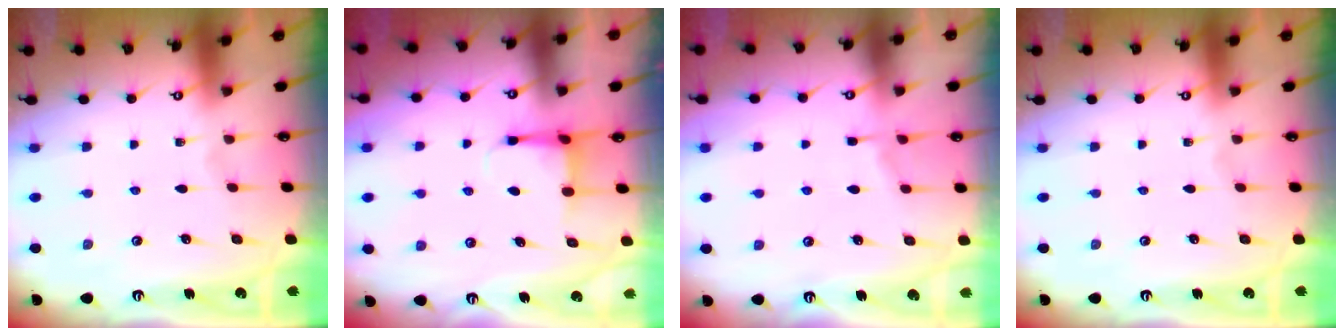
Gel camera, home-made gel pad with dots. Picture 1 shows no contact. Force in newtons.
{"total": 4.1, "press": 4.1, "slide": 0.5}
{"total": 3.2, "press": 3.2, "slide": 0.5}
{"total": 0.0}